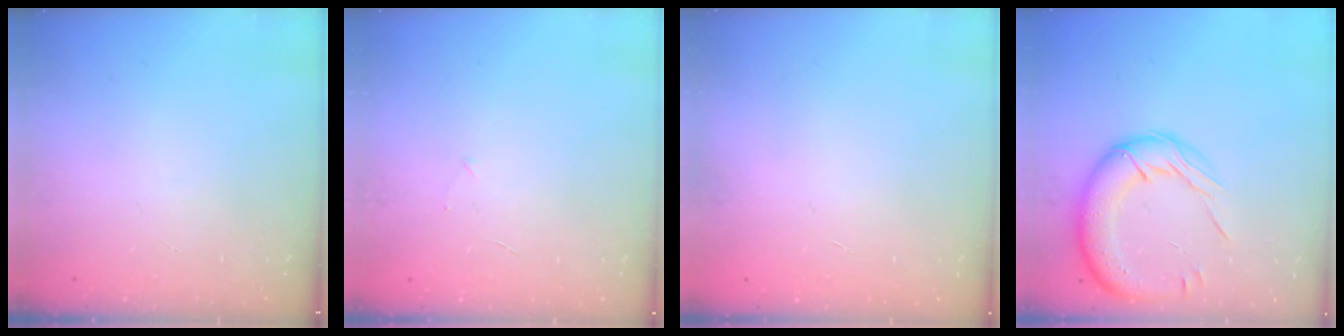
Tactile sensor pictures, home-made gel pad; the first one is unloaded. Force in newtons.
{"total": 2.4, "press": 2.3, "slide": 0.8}
{"total": 0.0}
{"total": 16.7, "press": 16.4, "slide": 3.1}